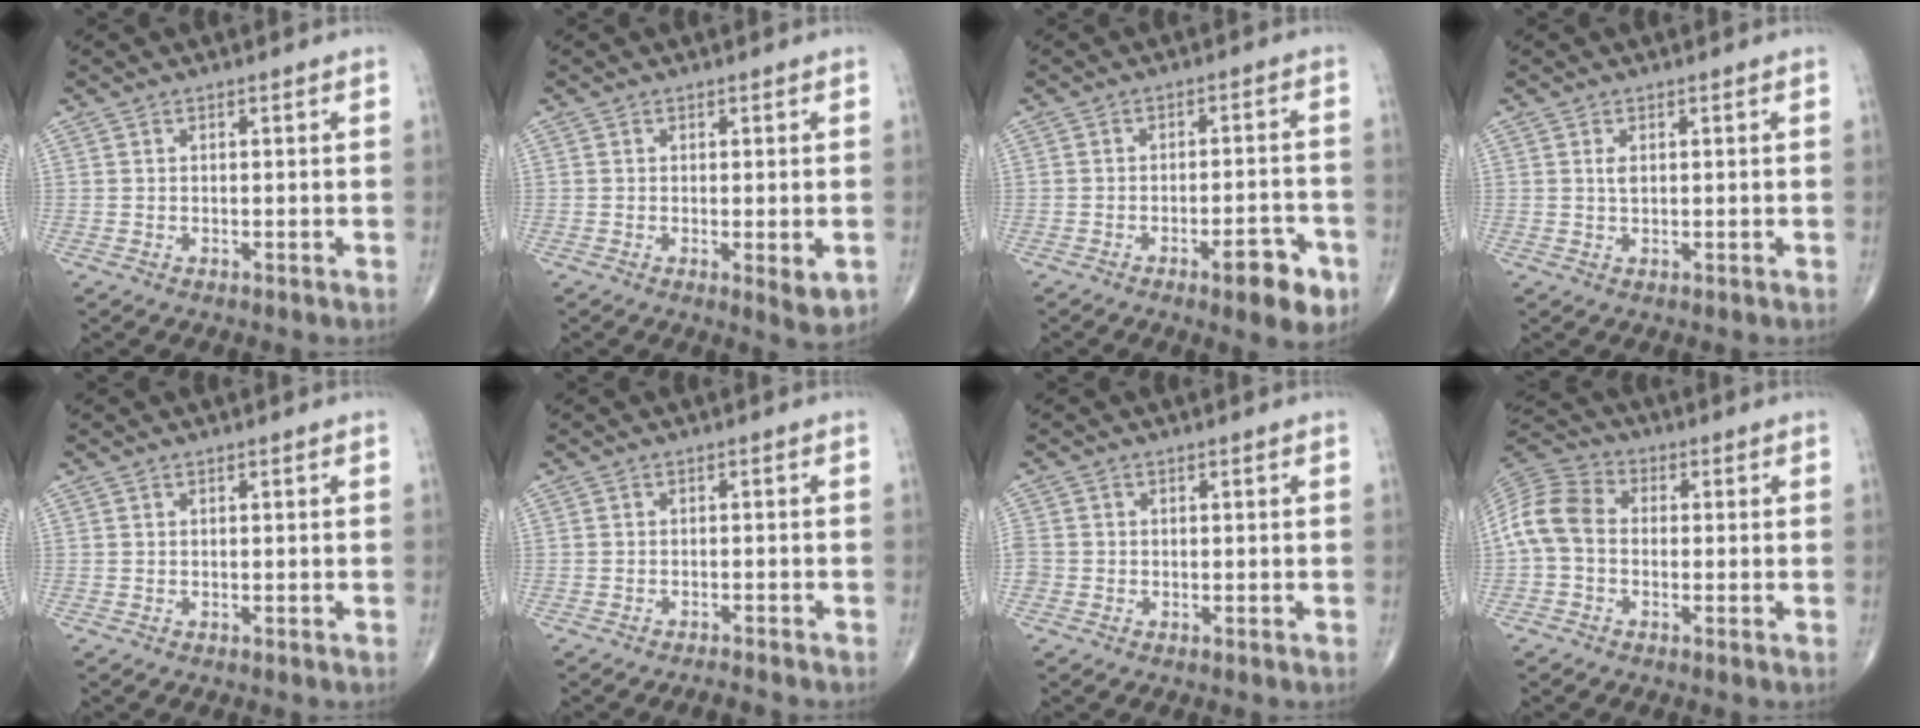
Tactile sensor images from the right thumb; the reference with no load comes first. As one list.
[{"total": 3.9, "force": [-0.9, 1.2, 3.6], "torque": [-0.053, -0.012, -0.012]}, {"total": 8.5, "force": [-4.3, 2.8, 6.8], "torque": [-0.078, 0.024, -0.055]}, {"total": 1.4, "force": [0.4, 0.7, 1.1], "torque": [-0.023, -0.002, 0.008]}, {"total": 0.0}, {"total": 2.0, "force": [-1.9, -0.1, 0.3], "torque": [-0.017, 0.005, -0.032]}, {"total": 2.0, "force": [-0.6, 1.8, 0.7], "torque": [-0.014, 0.003, -0.014]}, {"total": 9.4, "force": [-0.8, 7.0, 6.3], "torque": [-0.123, 0.026, -0.032]}]